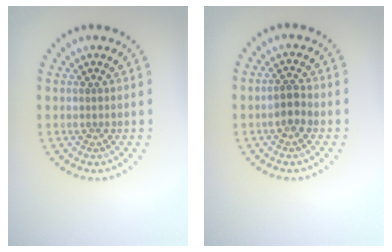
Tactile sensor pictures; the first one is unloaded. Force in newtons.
{"total": 1.5, "press": 1.4, "slide": 0.6}